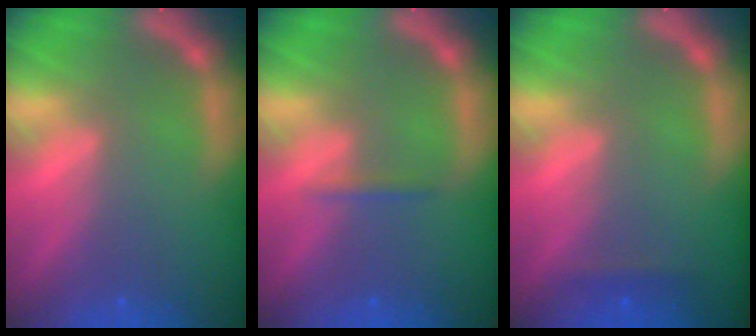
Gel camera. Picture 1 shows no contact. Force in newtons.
{"total": 0.9}
{"total": 0.9}